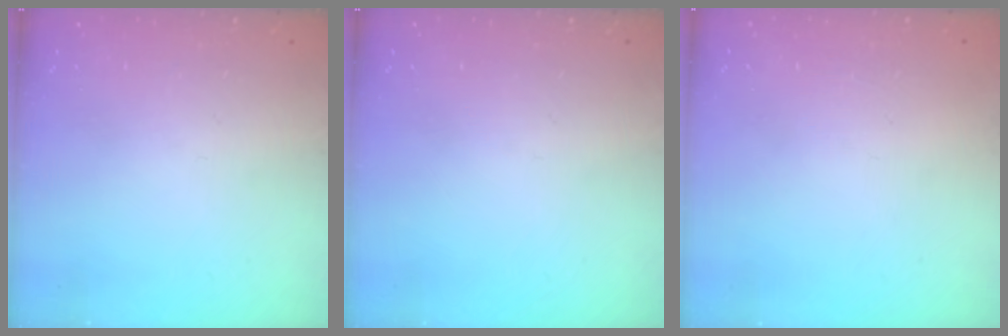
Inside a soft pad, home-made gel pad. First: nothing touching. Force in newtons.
{"total": 0.0}
{"total": 2.3, "press": 2.3, "slide": 0.1}